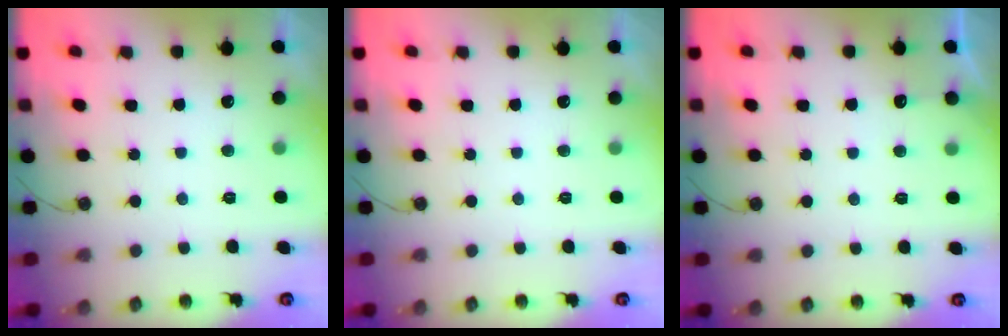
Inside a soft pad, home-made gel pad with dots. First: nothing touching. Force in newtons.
{"total": 0.0}
{"total": 2.8, "press": 2.8, "slide": 0.4}